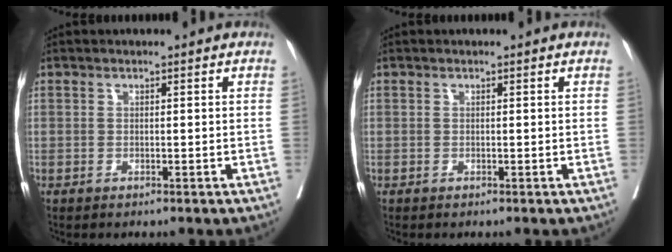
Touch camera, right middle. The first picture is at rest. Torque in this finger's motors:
{"motor_torque": [-1.47, -0.66, -0.16, -0.03]}